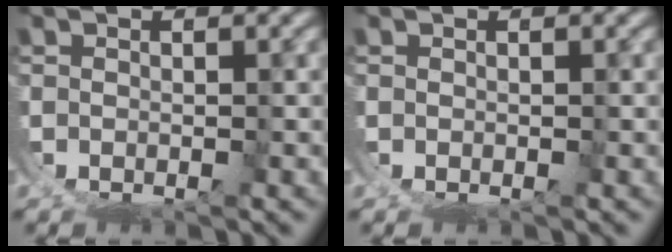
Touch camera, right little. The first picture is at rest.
{"total": 0.0}